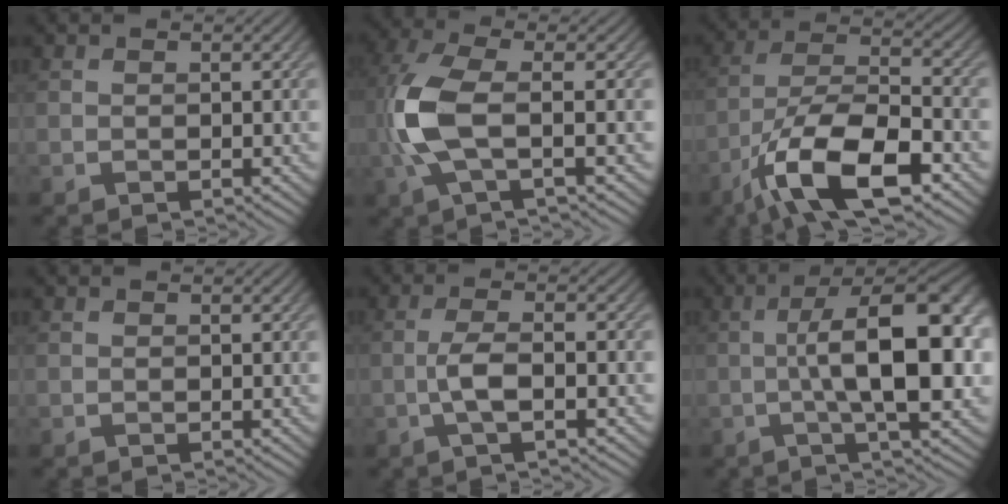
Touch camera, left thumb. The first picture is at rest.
{"total": 8.2, "force": [-0.8, 2.8, 7.6], "torque": [-0.190, 0.005, -0.021]}
{"total": 13.5, "force": [-7.2, 4.7, 10.3], "torque": [-0.194, -0.005, -0.143]}
{"total": 0.0}
{"total": 4.0, "force": [-1.3, 0.9, 3.7], "torque": [-0.079, 0.006, -0.032]}
{"total": 13.4, "force": [-0.3, 4.4, 12.7], "torque": [-0.192, 0.008, -0.005]}